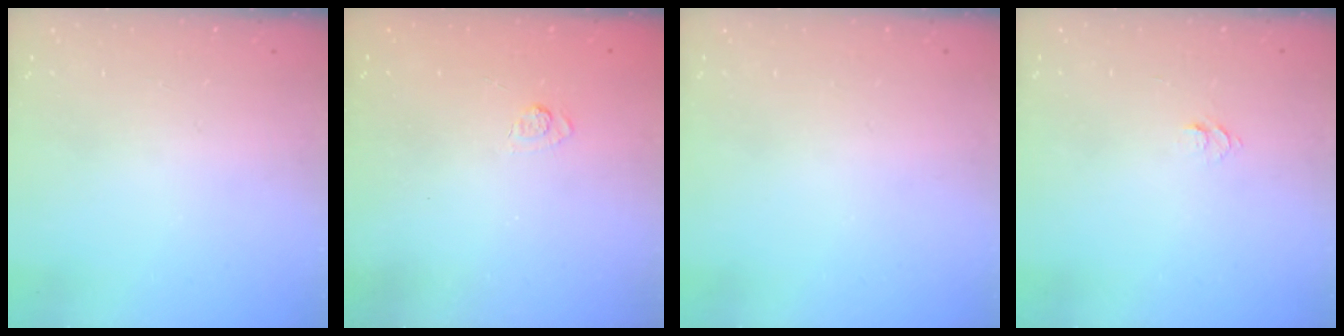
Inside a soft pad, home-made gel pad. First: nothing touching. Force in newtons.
{"total": 2.2, "press": 1.8, "slide": 1.3}
{"total": 0.0}
{"total": 4.7, "press": 4.6, "slide": 0.5}